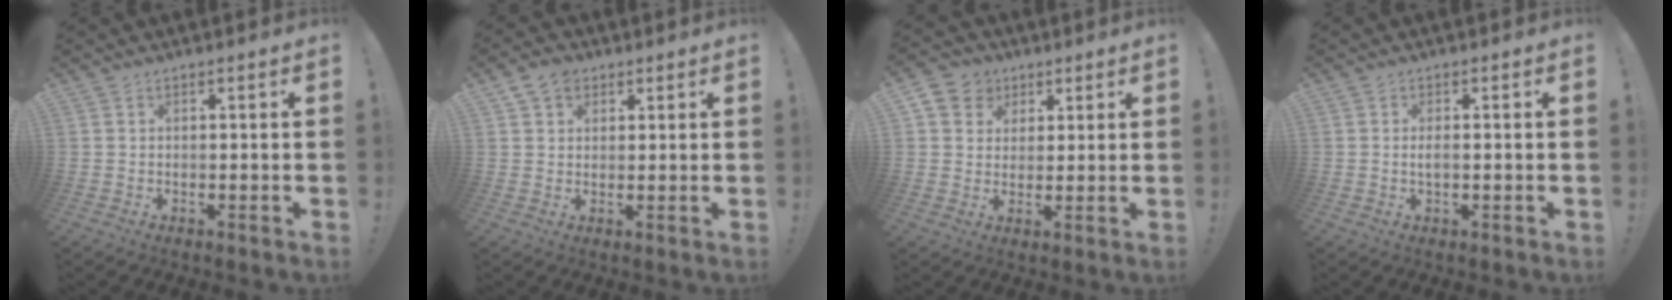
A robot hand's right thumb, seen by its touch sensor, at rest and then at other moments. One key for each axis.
{"total": 5.9, "fx": 3.0, "fy": 4.3, "fz": 2.6, "tx": -0.045, "ty": -0.003, "tz": 0.059}
{"total": 7.5, "fx": 2.8, "fy": 6.7, "fz": 1.8, "tx": -0.033, "ty": -0.007, "tz": 0.061}
{"total": 1.7, "fx": -0.3, "fy": 0.6, "fz": 1.6, "tx": -0.024, "ty": 0.000, "tz": -0.007}